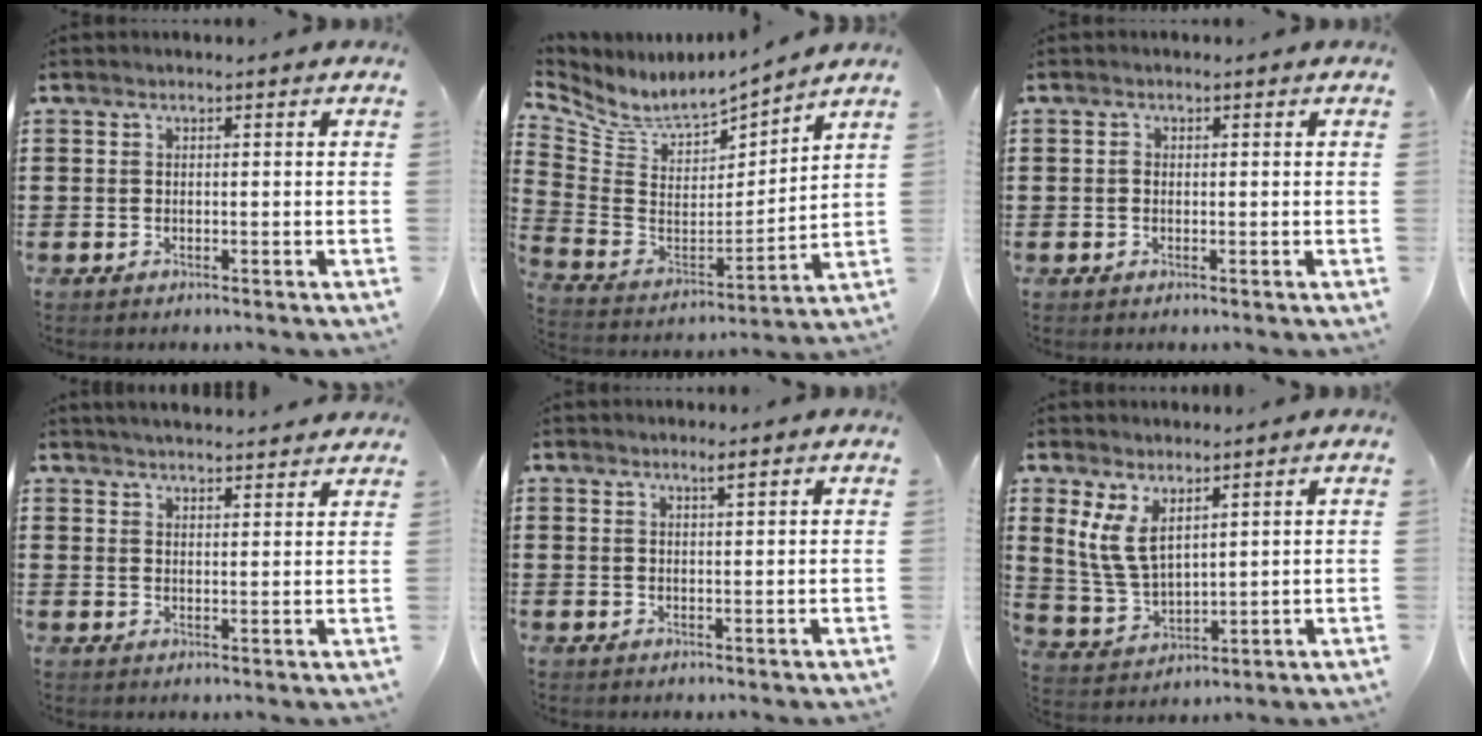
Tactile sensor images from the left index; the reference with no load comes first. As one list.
[{"total": 5.6, "force": [5.0, 1.6, 2.0], "torque": [-0.069, -0.043, 0.081]}, {"total": 0.7, "force": [-0.1, 0.5, 0.4], "torque": [-0.011, 0.001, -0.001]}, {"total": 2.8, "force": [2.8, -0.2, 0.3], "torque": [-0.013, -0.008, 0.051]}, {"total": 1.6, "force": [1.1, 0.1, 1.1], "torque": [-0.024, 0.001, 0.019]}, {"total": 7.1, "force": [3.6, 3.7, 4.9], "torque": [-0.129, -0.005, 0.064]}]